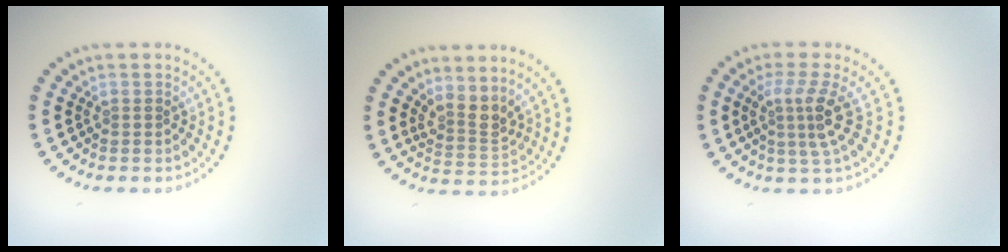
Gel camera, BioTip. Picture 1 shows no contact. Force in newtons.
{"total": 2.8, "press": 2.0, "slide": 2.0}
{"total": 3.3, "press": 2.3, "slide": 2.4}